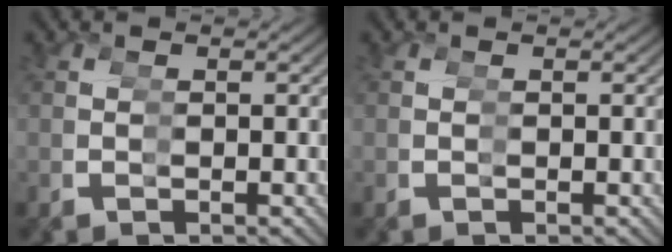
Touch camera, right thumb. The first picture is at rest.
{"total": 0.0}